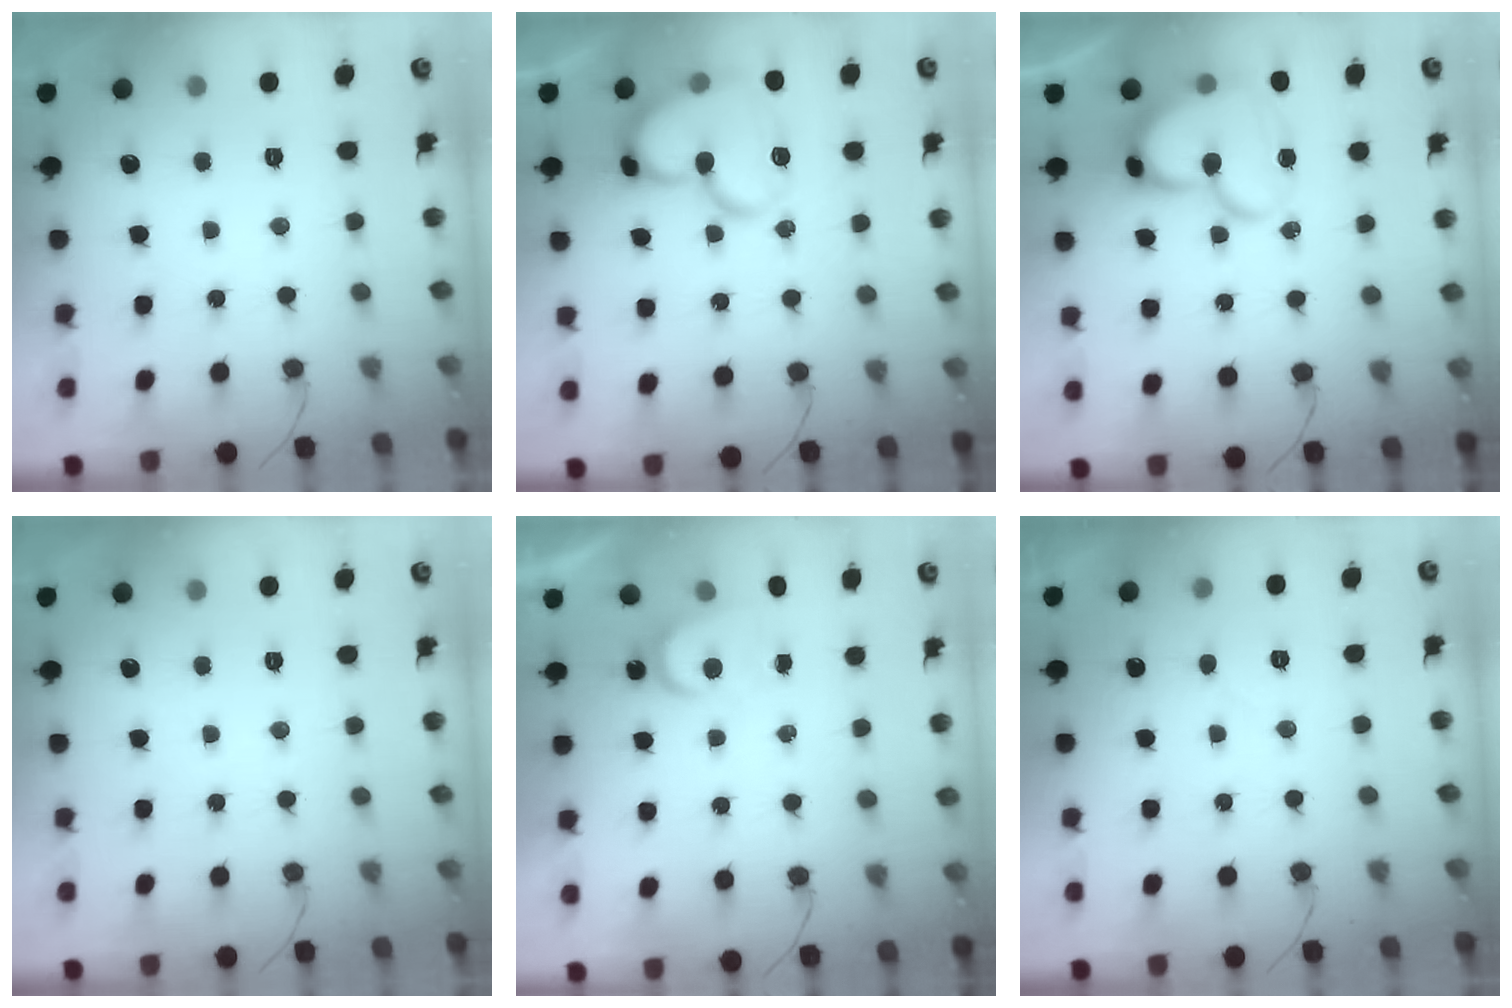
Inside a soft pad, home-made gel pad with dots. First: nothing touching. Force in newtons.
{"total": 17.8, "press": 17.6, "slide": 2.1}
{"total": 17.1, "press": 17.0, "slide": 1.7}
{"total": 0.0}
{"total": 3.7, "press": 3.6, "slide": 0.3}
{"total": 3.1, "press": 3.1, "slide": 0.2}